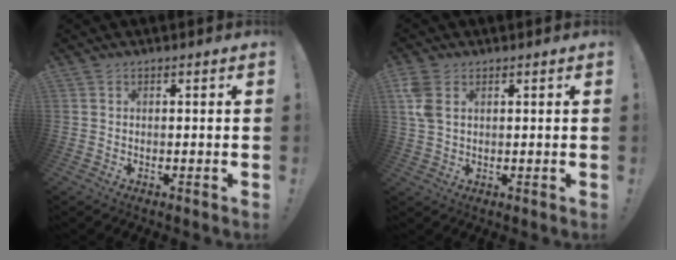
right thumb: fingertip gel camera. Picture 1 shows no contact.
{"total": 5.7, "force": [2.4, 3.4, 4.0], "torque": [-0.086, -0.003, 0.044]}